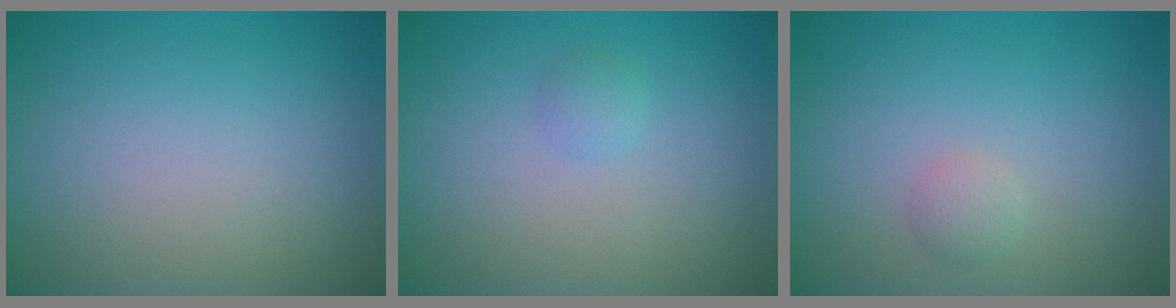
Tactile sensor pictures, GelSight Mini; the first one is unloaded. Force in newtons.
{"total": 0.8, "press": 0.8, "slide": 0.1}
{"total": 1.1, "press": 1.1, "slide": 0.0}